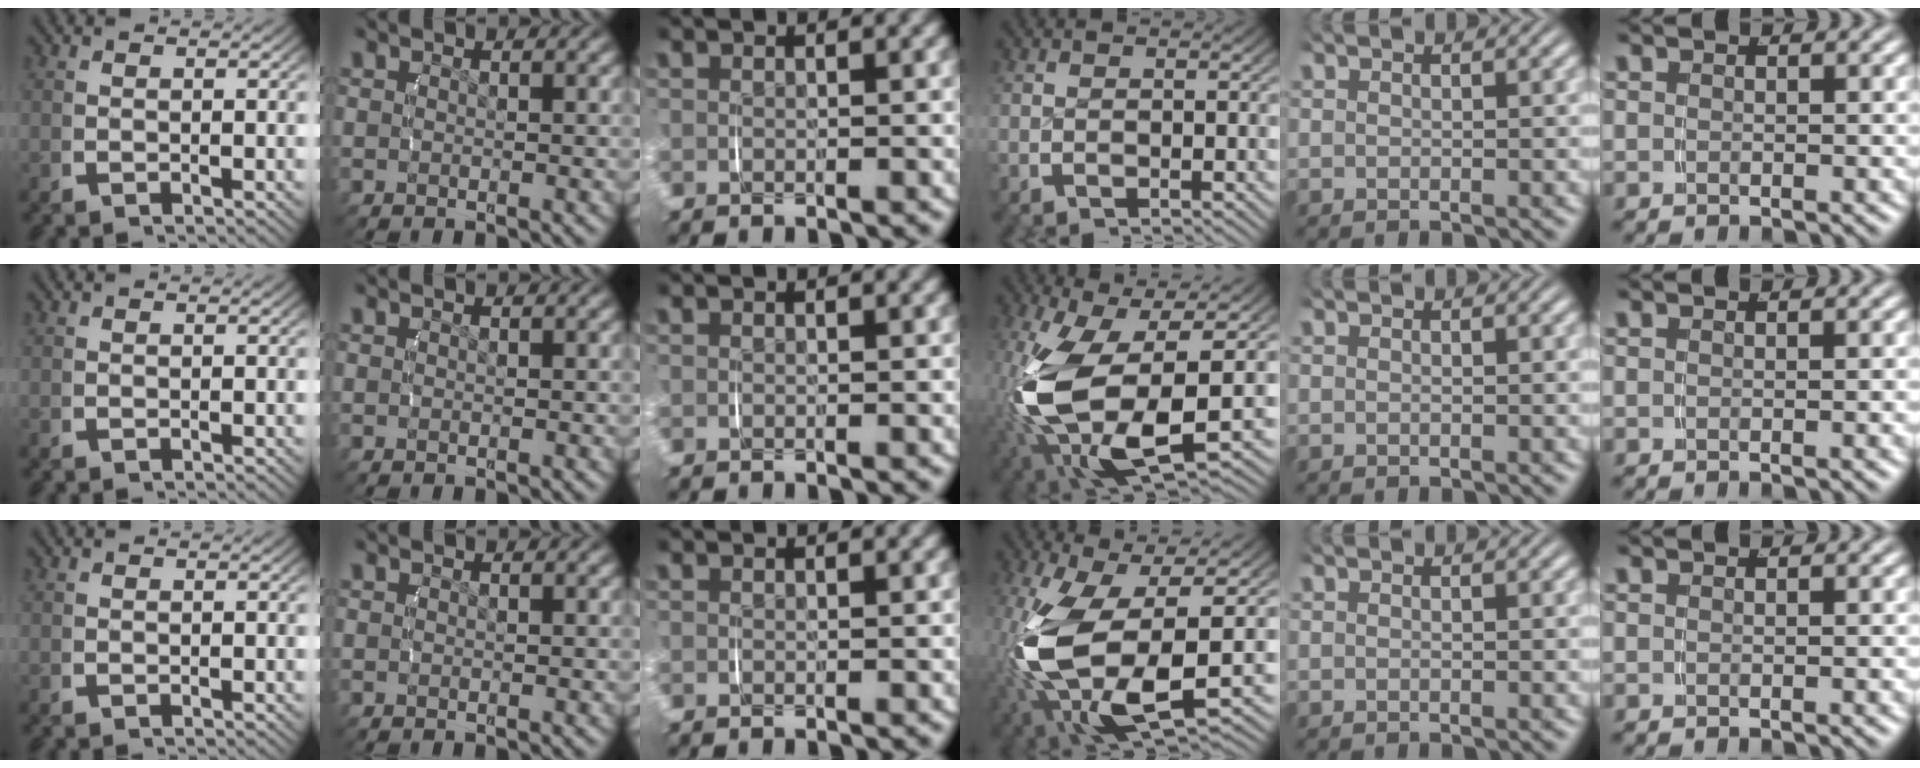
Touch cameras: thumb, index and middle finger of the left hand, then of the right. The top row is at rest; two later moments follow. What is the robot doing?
{"motion": "lift_and_place", "object": "camera"}